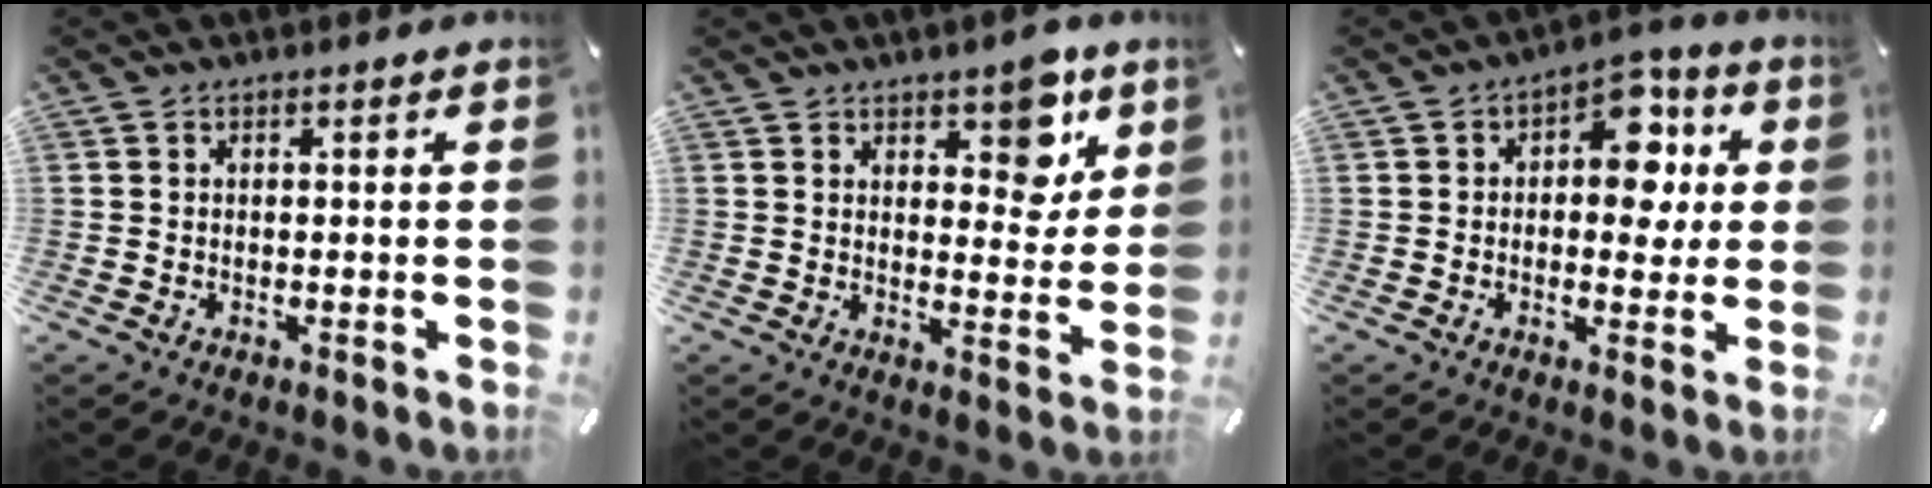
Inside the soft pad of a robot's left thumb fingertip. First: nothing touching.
{"total": 8.6, "force": [5.3, 4.9, 4.6], "torque": [-0.029, -0.040, 0.083]}
{"total": 11.0, "force": [2.2, 7.2, 8.0], "torque": [-0.094, -0.009, 0.033]}